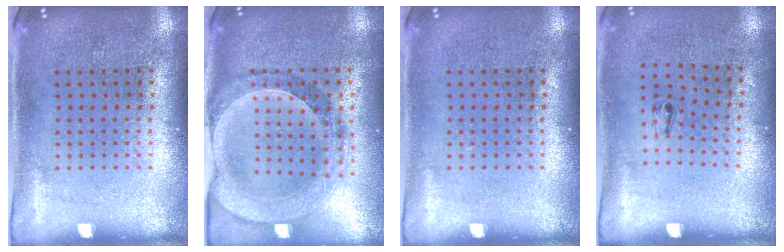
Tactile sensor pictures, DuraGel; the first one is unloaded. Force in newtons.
{"total": 1.5, "press": 1.5, "slide": 0.3}
{"total": 0.0}
{"total": 0.5, "press": 0.2, "slide": 0.5}